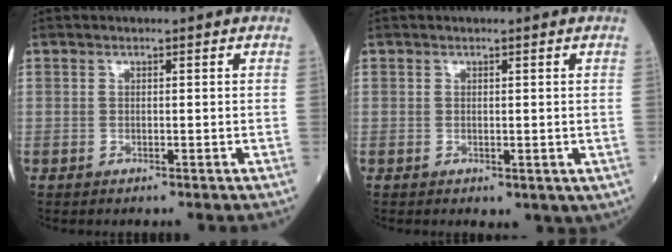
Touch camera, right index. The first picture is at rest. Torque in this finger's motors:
{"motor_torque": [-0.12, -0.23, -0.05, -0.06]}